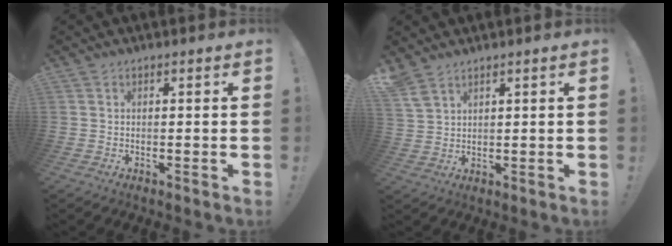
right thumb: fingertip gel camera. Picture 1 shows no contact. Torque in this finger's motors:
{"motor_torque": [0.02, 0.20, 0.48, 0.38, 0.19]}